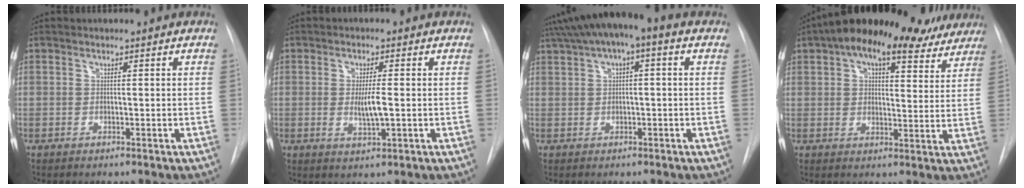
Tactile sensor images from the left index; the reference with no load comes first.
{"total": 3.8, "force": [-0.3, 0.5, 3.7], "torque": [-0.070, -0.007, -0.003]}
{"total": 8.8, "force": [4.5, 1.9, 7.3], "torque": [-0.123, 0.050, 0.065]}
{"total": 20.9, "force": [15.5, 7.9, 11.5], "torque": [-0.186, 0.043, 0.203]}